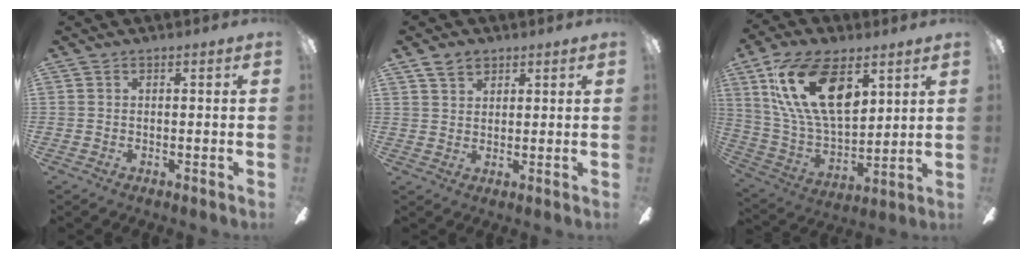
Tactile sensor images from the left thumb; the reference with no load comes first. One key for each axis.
{"total": 4.5, "fx": 3.2, "fy": 2.8, "fz": 1.6, "tx": -0.032, "ty": -0.002, "tz": 0.060}
{"total": 21.6, "fx": 10.2, "fy": 11.2, "fz": 15.3, "tx": -0.312, "ty": -0.034, "tz": 0.179}